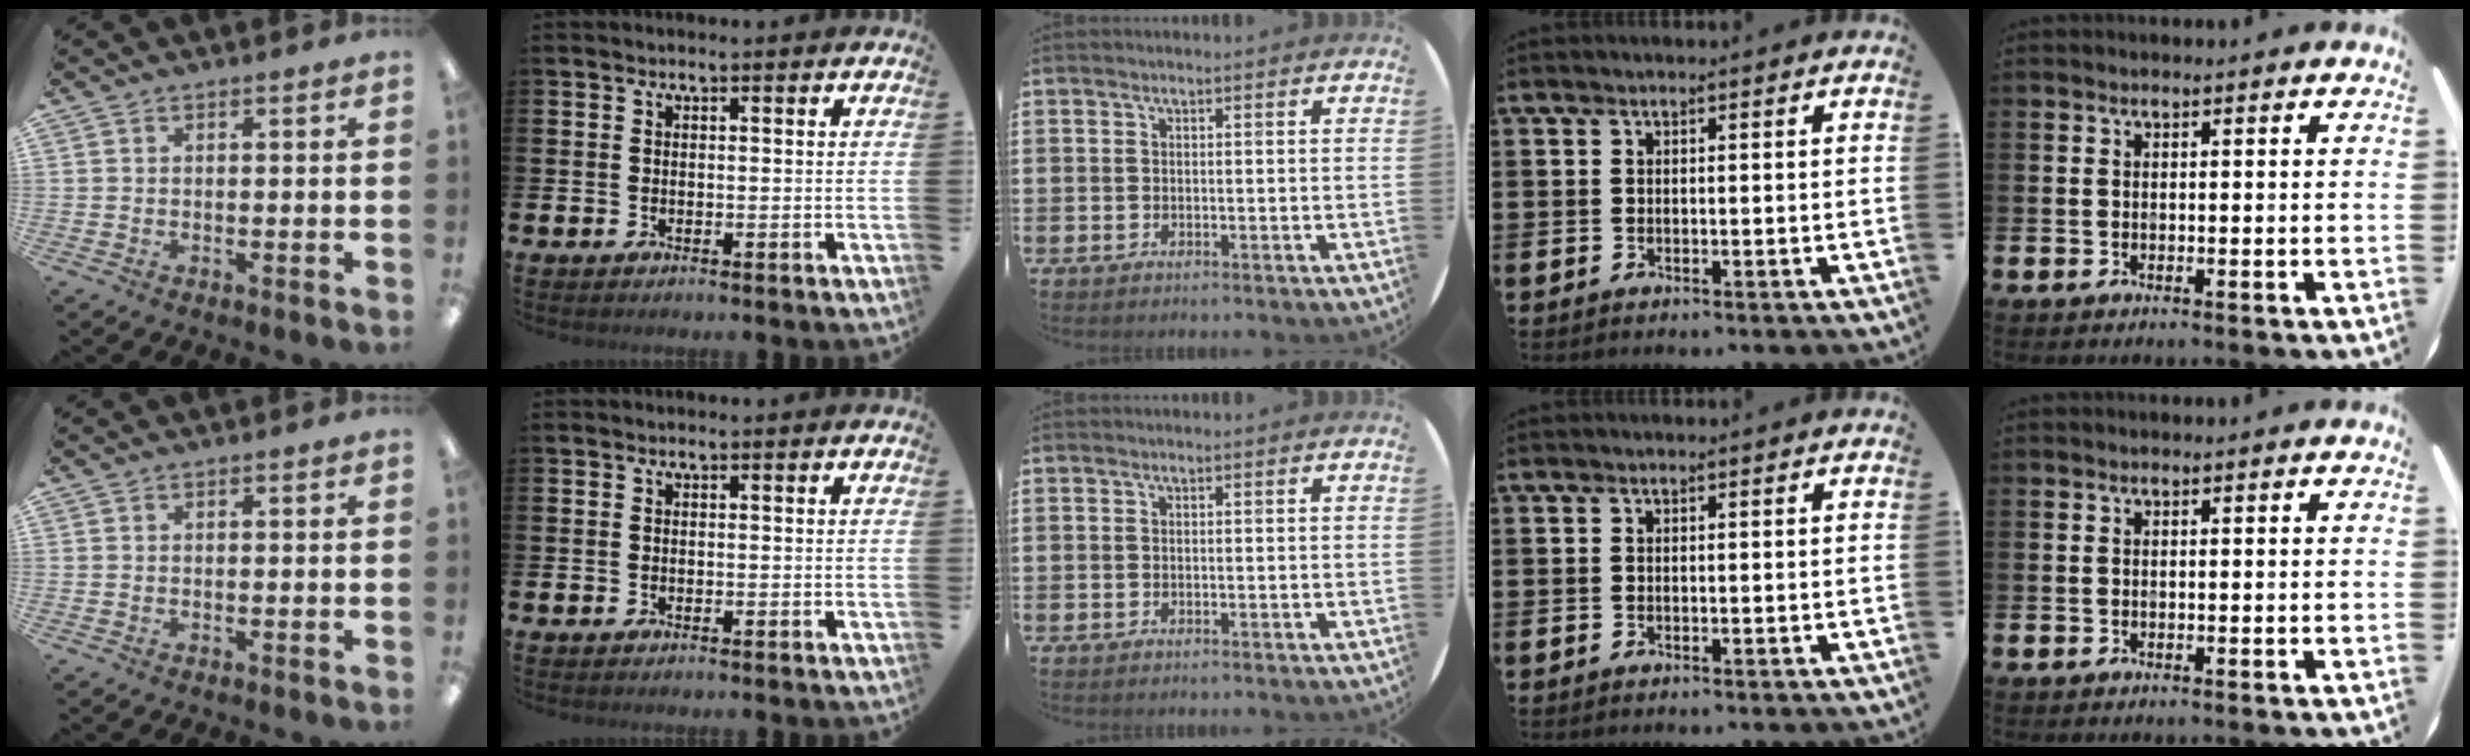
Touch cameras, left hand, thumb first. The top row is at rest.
{}